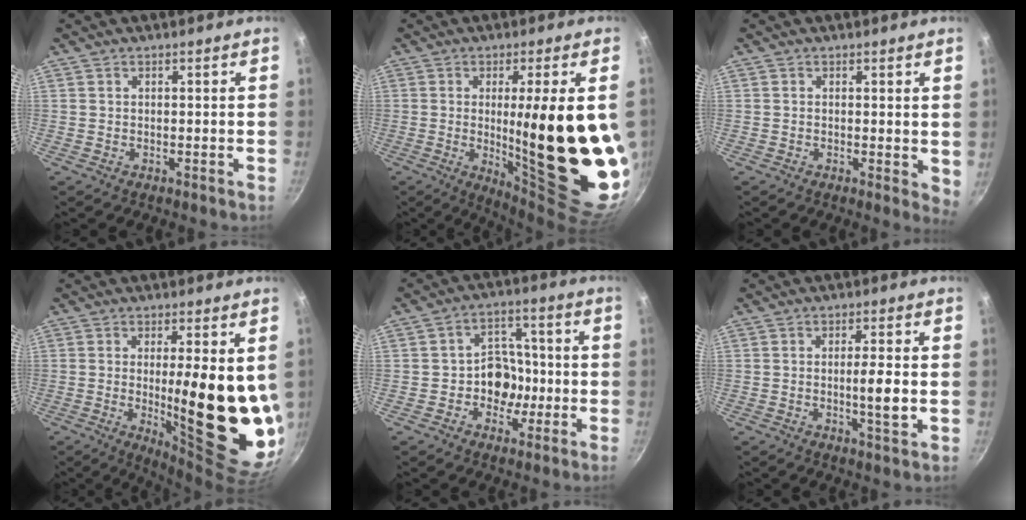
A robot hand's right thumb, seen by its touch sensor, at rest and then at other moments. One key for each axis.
{"total": 24.3, "fx": -0.1, "fy": 4.9, "fz": 23.8, "tx": -0.316, "ty": -0.035, "tz": 0.013}
{"total": 2.9, "fx": 0.4, "fy": 1.4, "fz": 2.6, "tx": -0.028, "ty": -0.006, "tz": 0.003}
{"total": 20.0, "fx": 0.7, "fy": 5.7, "fz": 19.2, "tx": -0.241, "ty": -0.038, "tz": 0.021}
{"total": 8.6, "fx": -1.9, "fy": 7.1, "fz": 4.4, "tx": -0.013, "ty": 0.026, "tz": -0.037}
{"total": 5.3, "fx": -0.6, "fy": 0.9, "fz": 5.2, "tx": -0.091, "ty": 0.001, "tz": -0.011}